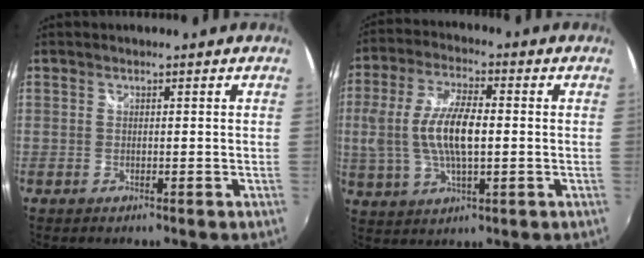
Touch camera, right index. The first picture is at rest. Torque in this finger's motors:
{"motor_torque": [0.53, -0.03, 0.40, 0.21]}